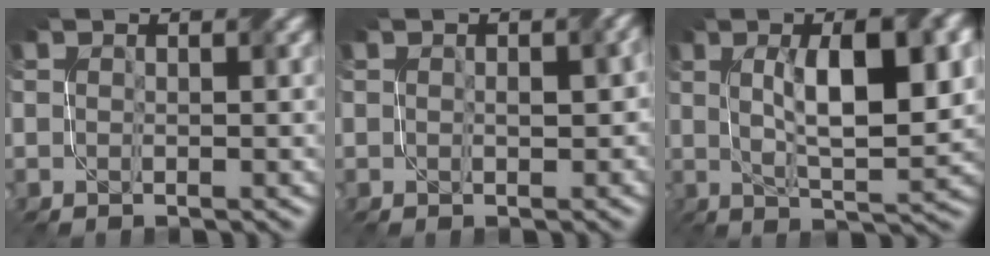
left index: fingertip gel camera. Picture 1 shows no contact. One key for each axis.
{"total": 2.4, "fx": 0.0, "fy": 1.5, "fz": 1.8, "tx": -0.016, "ty": 0.002, "tz": 0.015}
{"total": 10.0, "fx": 2.2, "fy": 3.2, "fz": 9.2, "tx": -0.136, "ty": 0.011, "tz": 0.043}